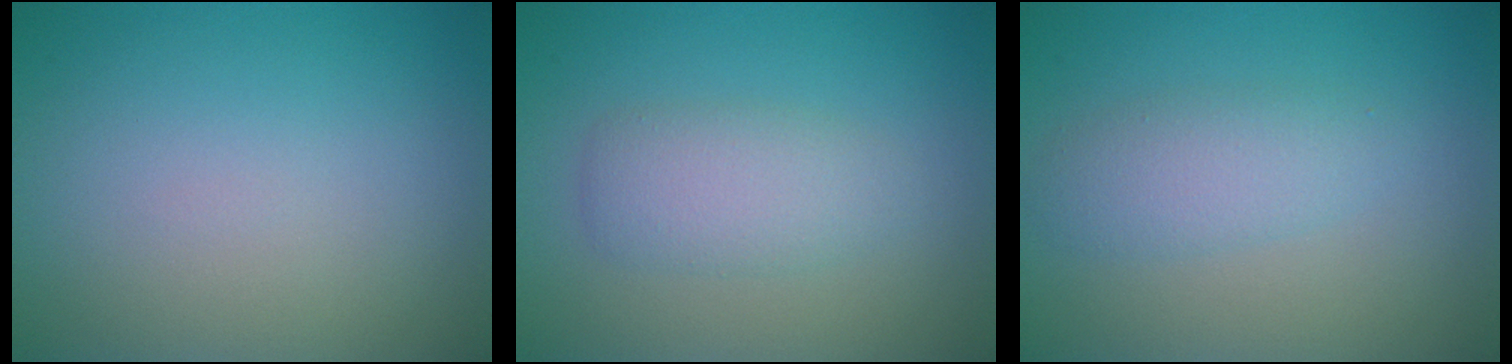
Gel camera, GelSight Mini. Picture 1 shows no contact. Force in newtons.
{"total": 3.0, "press": 3.0, "slide": 0.1}
{"total": 2.6, "press": 2.6, "slide": 0.1}